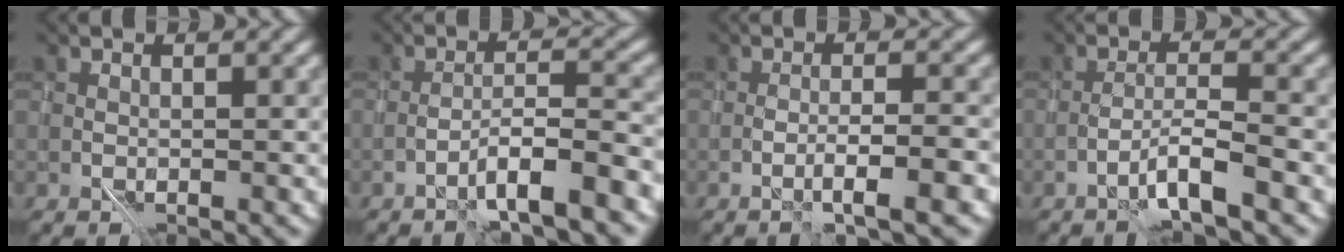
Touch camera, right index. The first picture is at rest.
{"total": 3.7, "force": [-2.4, -0.1, 2.9], "torque": [-0.042, 0.020, -0.047]}
{"total": 2.1, "force": [-0.8, -0.2, 1.9], "torque": [-0.024, 0.013, -0.017]}
{"total": 2.6, "force": [-1.7, -0.5, 1.9], "torque": [-0.033, 0.014, -0.040]}